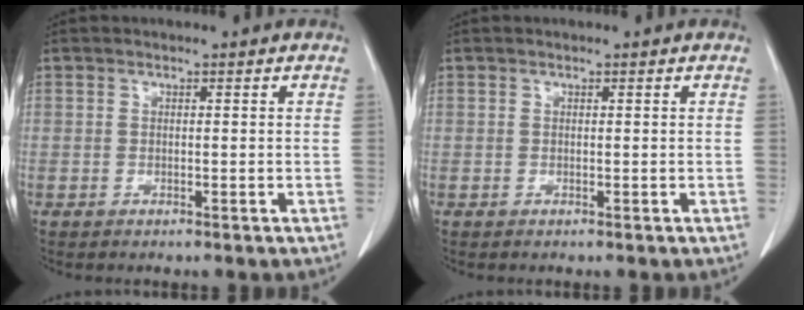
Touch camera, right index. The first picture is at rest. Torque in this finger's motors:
{"motor_torque": [0.13, -0.12, 0.00, 0.00]}